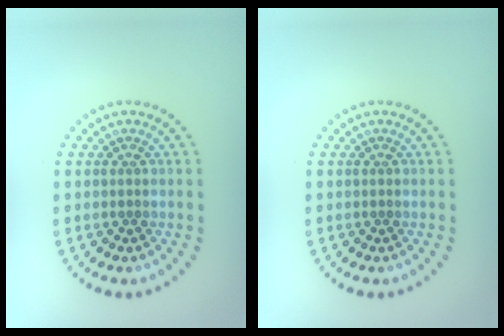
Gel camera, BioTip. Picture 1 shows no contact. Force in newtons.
{"total": 0.0}